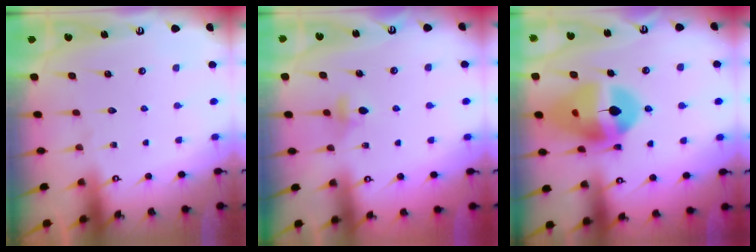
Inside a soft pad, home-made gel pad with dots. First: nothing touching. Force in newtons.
{"total": 4.7, "press": 4.7, "slide": 0.6}
{"total": 17.9, "press": 17.8, "slide": 1.9}